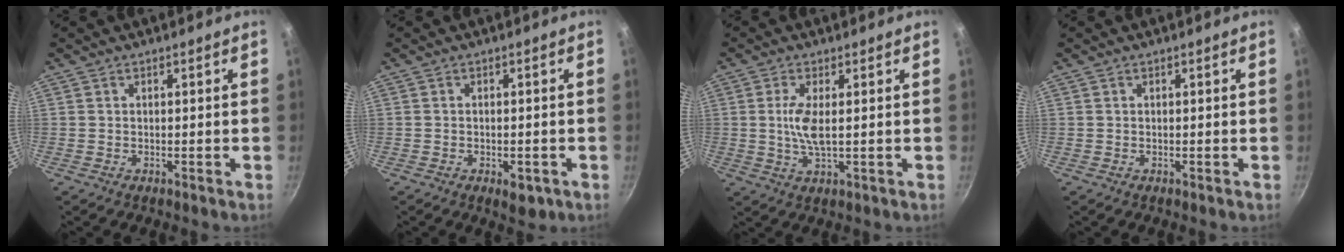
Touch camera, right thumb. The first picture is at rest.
{"total": 3.8, "force": [-1.6, 1.9, 2.8], "torque": [-0.031, 0.002, -0.017]}
{"total": 5.5, "force": [0.6, 1.6, 5.2], "torque": [-0.115, -0.003, 0.012]}
{"total": 0.0}